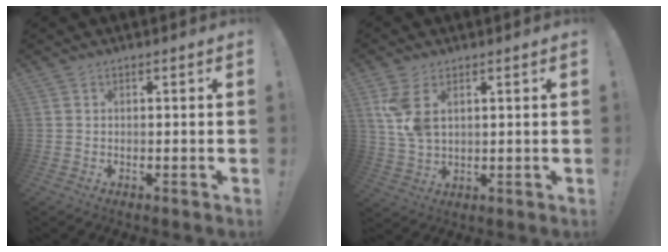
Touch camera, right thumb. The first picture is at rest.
{"total": 8.1, "force": [3.3, 4.5, 5.9], "torque": [-0.105, -0.013, 0.060]}